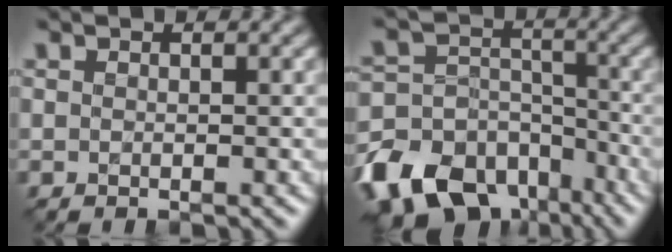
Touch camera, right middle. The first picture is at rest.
{"total": 15.2, "force": [-9.6, 10.2, 5.9], "torque": [-0.145, -0.035, -0.156]}